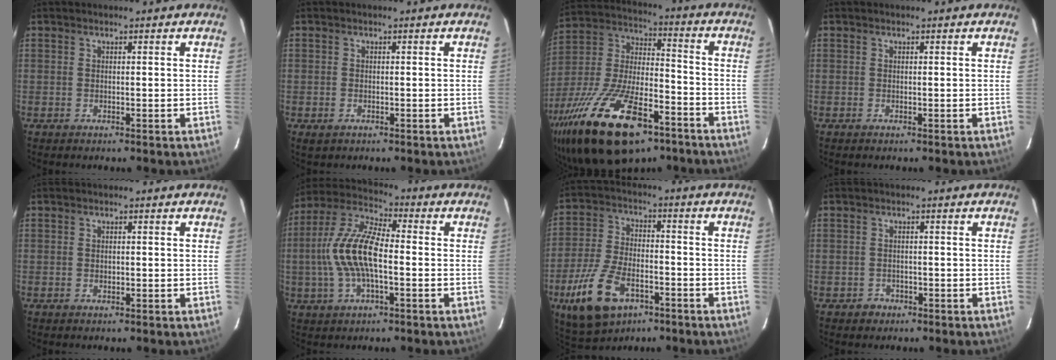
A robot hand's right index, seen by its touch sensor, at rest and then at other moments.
{"total": 1.5, "force": [-0.8, 1.1, 0.7], "torque": [-0.010, -0.003, -0.013]}
{"total": 28.3, "force": [-16.6, 12.0, 19.5], "torque": [-0.392, -0.025, -0.272]}
{"total": 0.0}
{"total": 0.7, "force": [-0.1, 0.5, 0.4], "torque": [-0.006, 0.000, -0.001]}
{"total": 13.6, "force": [-1.6, 5.3, 12.4], "torque": [-0.261, 0.011, -0.036]}
{"total": 14.8, "force": [-7.4, 7.9, 10.1], "torque": [-0.224, -0.017, -0.130]}
{"total": 3.2, "force": [-1.9, 2.6, 0.2], "torque": [-0.012, 0.009, -0.026]}